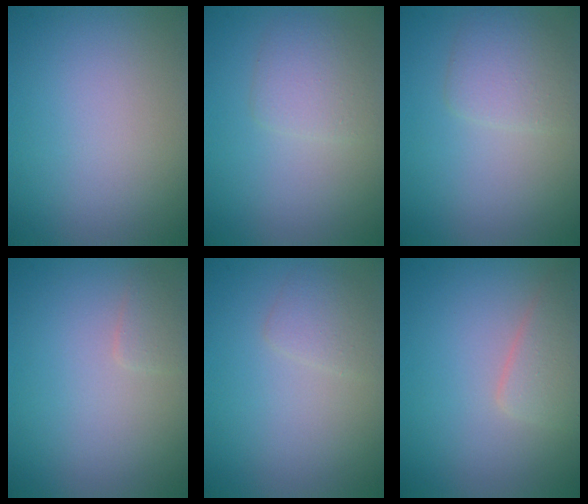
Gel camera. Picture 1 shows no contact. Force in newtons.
{"total": 2.3, "press": 2.3, "slide": 0.0}
{"total": 2.6, "press": 2.6, "slide": 0.1}
{"total": 1.0, "press": 1.0, "slide": 0.0}
{"total": 1.5, "press": 1.5, "slide": 0.1}
{"total": 2.4, "press": 2.4, "slide": 0.1}